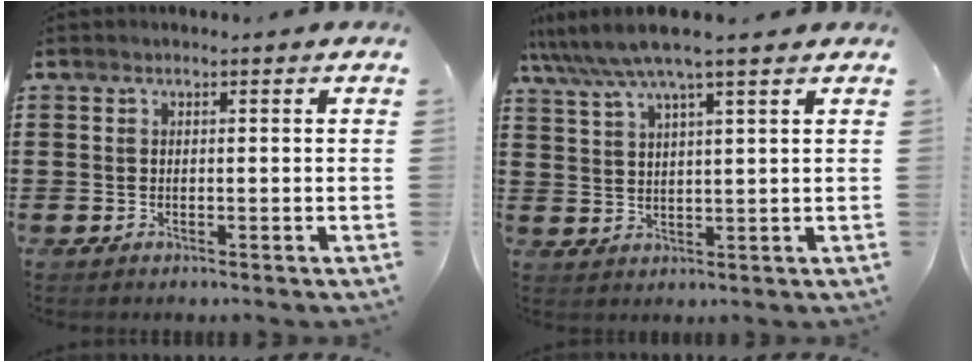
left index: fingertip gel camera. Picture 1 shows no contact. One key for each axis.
{"total": 6.0, "fx": 4.7, "fy": 0.2, "fz": 3.7, "tx": -0.087, "ty": -0.011, "tz": 0.081}